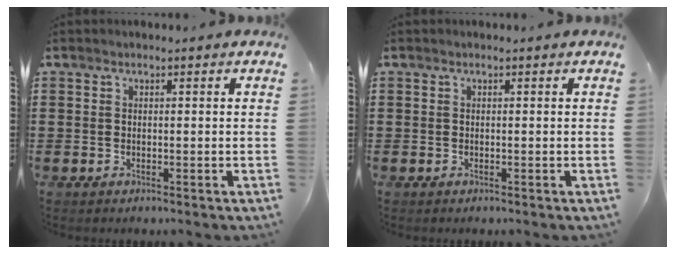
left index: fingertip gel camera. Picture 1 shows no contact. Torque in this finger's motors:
{"motor_torque": [-0.02, -0.02, 0.00, 0.00]}